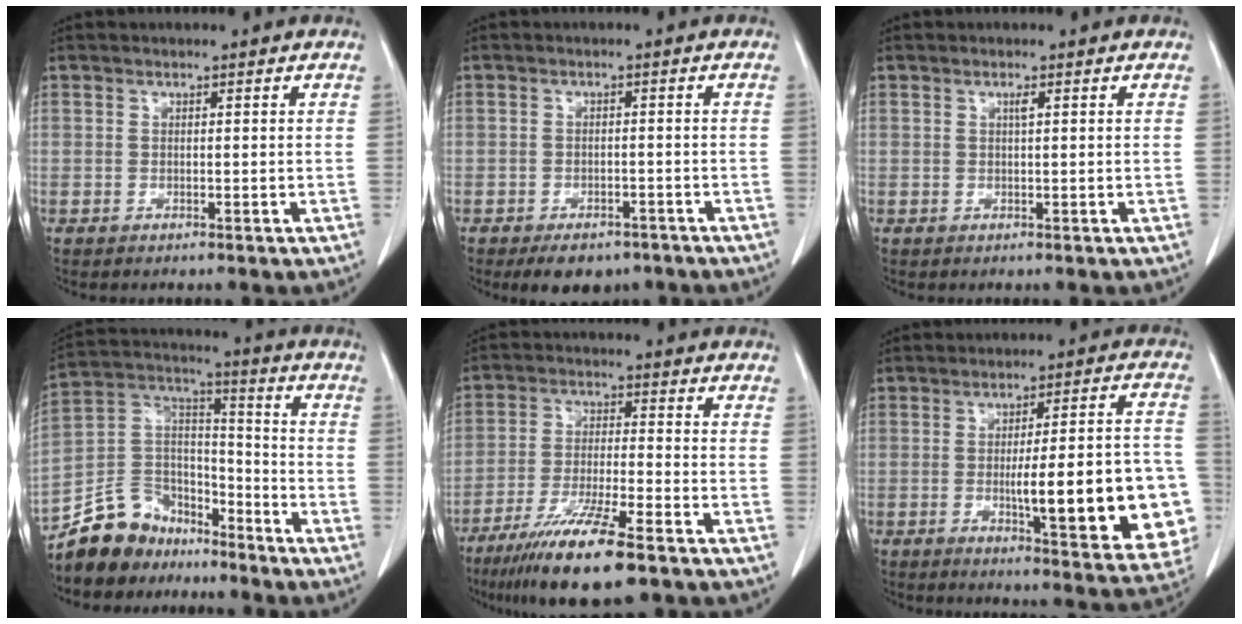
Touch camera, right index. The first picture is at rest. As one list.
[{"total": 6.0, "force": [-4.6, 3.3, 2.2], "torque": [-0.023, 0.003, -0.062]}, {"total": 0.7, "force": [0.3, 0.0, 0.7], "torque": [-0.014, 0.001, 0.006]}, {"total": 12.3, "force": [-10.1, 6.9, 1.7], "torque": [-0.040, 0.067, -0.184]}, {"total": 12.8, "force": [-8.5, 1.1, 9.5], "torque": [-0.176, -0.033, -0.150]}, {"total": 19.3, "force": [-3.8, 3.5, 18.6], "torque": [-0.168, 0.023, -0.033]}]